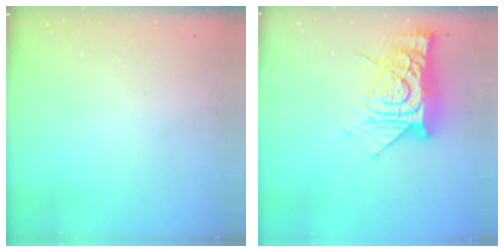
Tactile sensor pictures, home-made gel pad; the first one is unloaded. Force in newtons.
{"total": 15.5, "press": 15.5, "slide": 1.4}